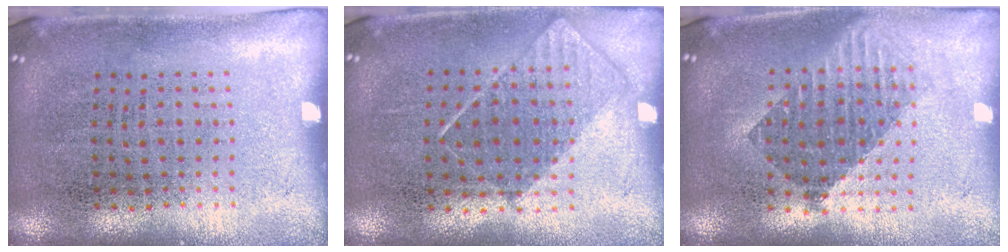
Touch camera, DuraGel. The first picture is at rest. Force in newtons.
{"total": 0.8, "press": 0.7, "slide": 0.4}
{"total": 1.6, "press": 1.4, "slide": 0.9}